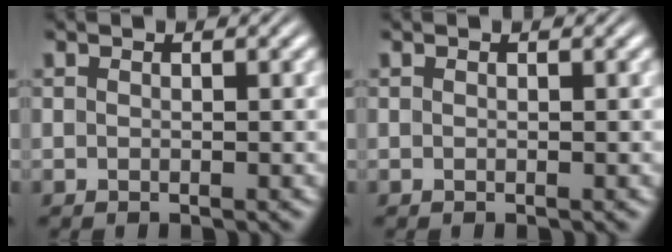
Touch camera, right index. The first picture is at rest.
{"total": 0.0}